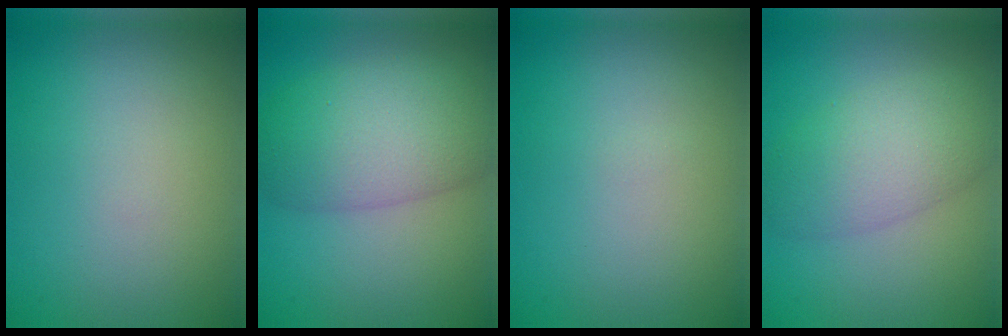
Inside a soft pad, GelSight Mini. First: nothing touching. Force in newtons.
{"total": 7.9, "press": 7.9, "slide": 0.3}
{"total": 0.0}
{"total": 5.4, "press": 5.4, "slide": 0.2}